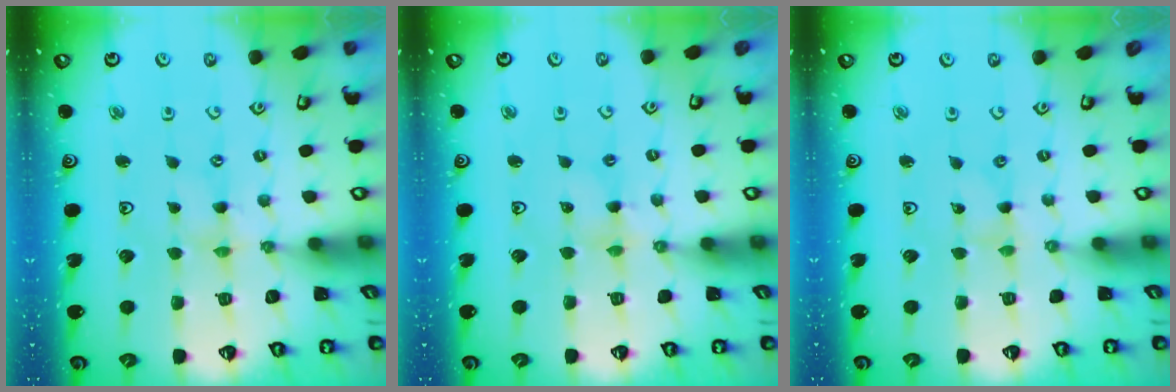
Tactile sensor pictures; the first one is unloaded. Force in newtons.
{"total": 2.6, "press": 2.6, "slide": 0.2}
{"total": 0.0}